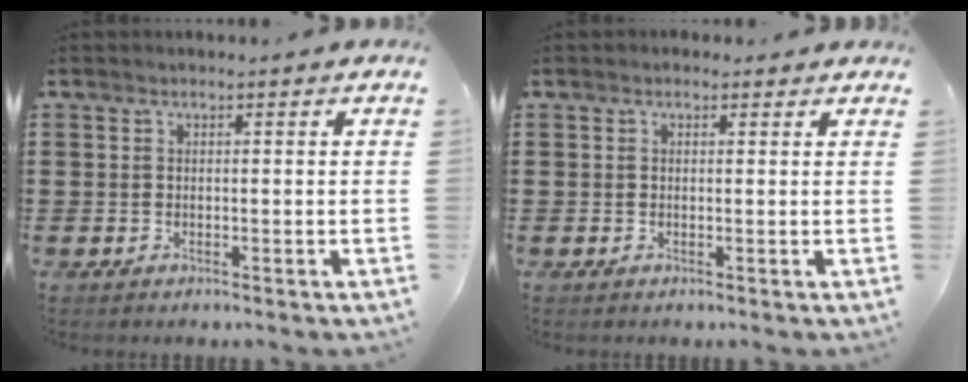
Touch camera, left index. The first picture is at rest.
{"total": 0.8, "force": [0.5, 0.6, 0.3], "torque": [-0.008, 0.007, 0.008]}